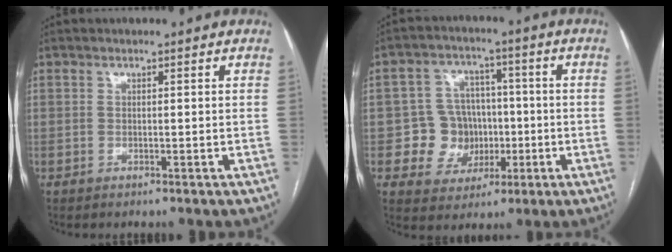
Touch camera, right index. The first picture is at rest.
{"total": 8.5, "force": [-1.2, 8.0, 2.4], "torque": [-0.036, 0.030, -0.010]}